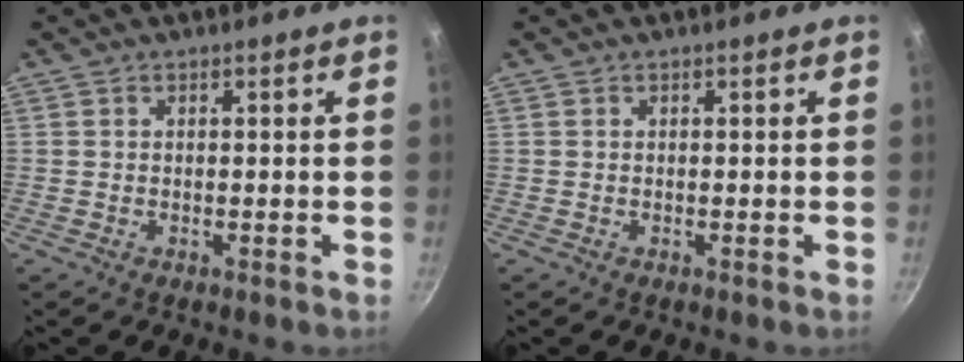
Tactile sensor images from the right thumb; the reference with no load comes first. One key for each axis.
{"total": 0.0}